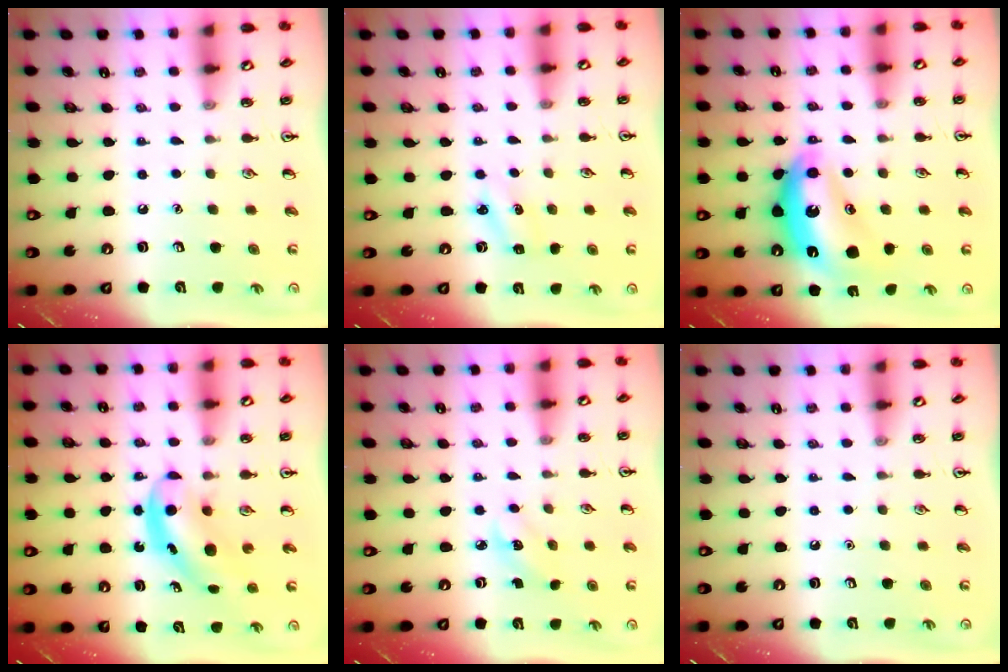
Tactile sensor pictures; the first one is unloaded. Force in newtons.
{"total": 2.5, "press": 2.3, "slide": 0.8}
{"total": 15.0, "press": 15.0, "slide": 0.8}
{"total": 5.5, "press": 5.5, "slide": 0.7}
{"total": 2.3, "press": 2.1, "slide": 0.8}
{"total": 0.0}